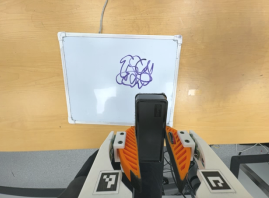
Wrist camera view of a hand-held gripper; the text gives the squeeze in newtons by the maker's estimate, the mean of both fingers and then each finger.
{"total": 4.1, "left": 2.6, "right": 5.6}